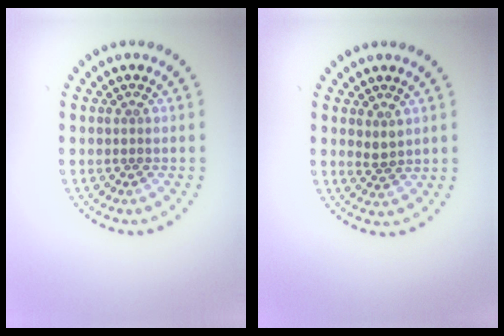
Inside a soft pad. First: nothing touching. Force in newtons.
{"total": 1.2, "press": 1.1, "slide": 0.6}